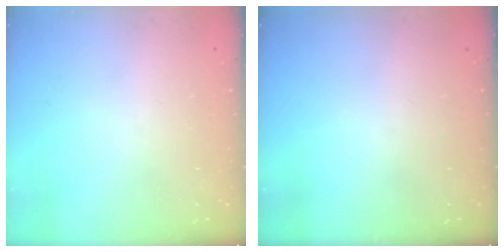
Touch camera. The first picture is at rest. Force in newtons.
{"total": 0.0}